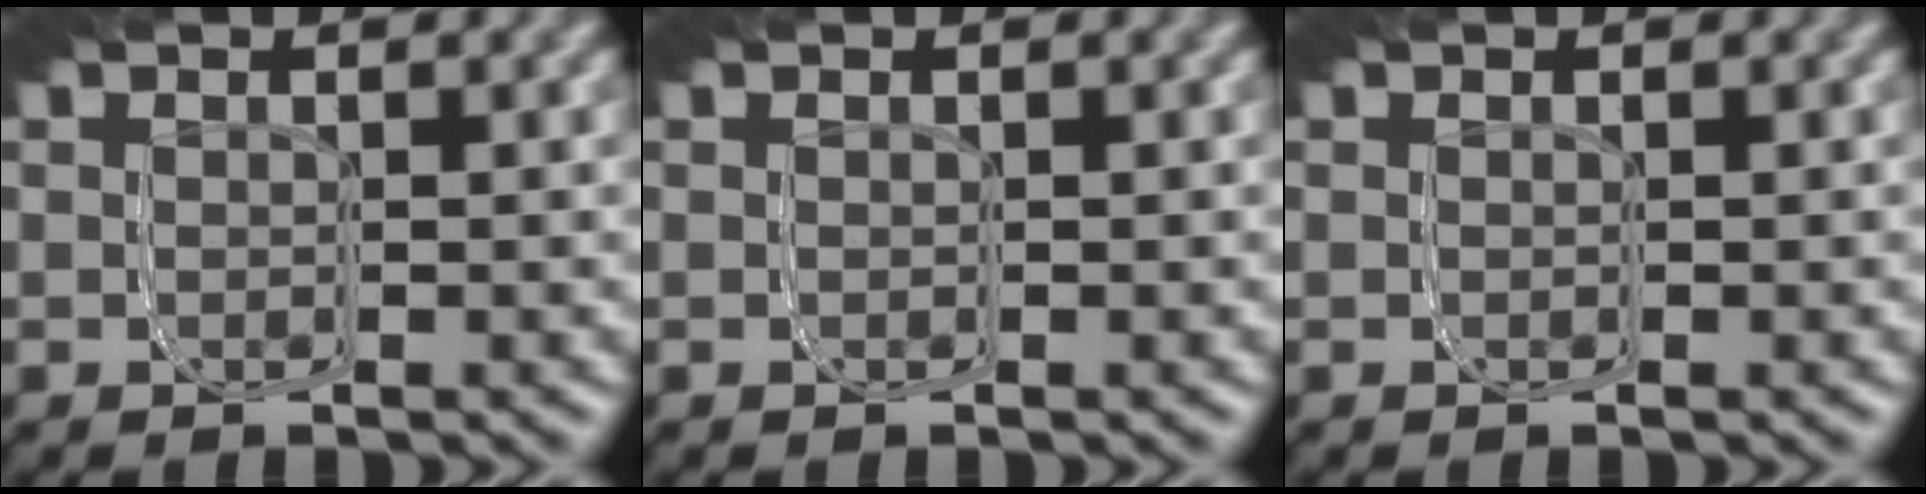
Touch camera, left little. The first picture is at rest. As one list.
[{"total": 0.0}, {"total": 0.0}]